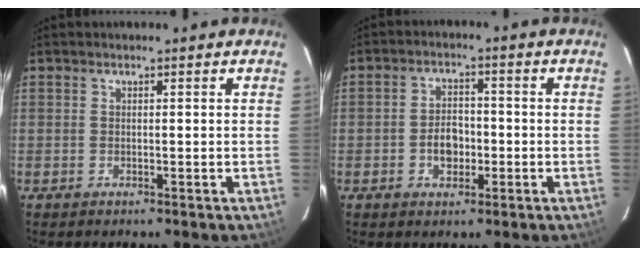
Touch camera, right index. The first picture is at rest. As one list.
[{"total": 5.1, "force": [-1.5, 3.5, 3.4], "torque": [-0.064, 0.012, -0.021]}]